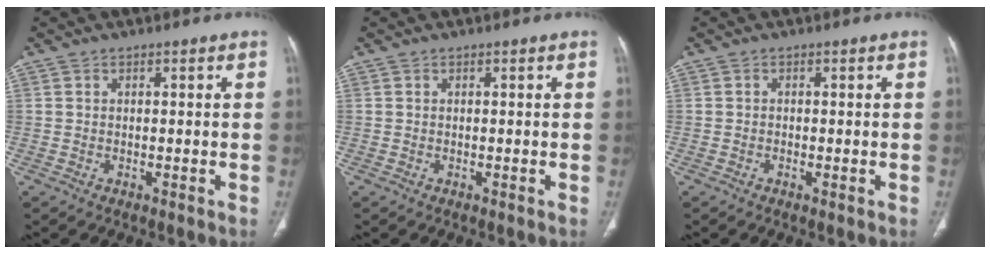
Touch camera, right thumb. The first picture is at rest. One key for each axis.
{"total": 0.0}
{"total": 0.7, "fx": -0.3, "fy": 0.4, "fz": 0.5, "tx": -0.012, "ty": -0.001, "tz": -0.005}